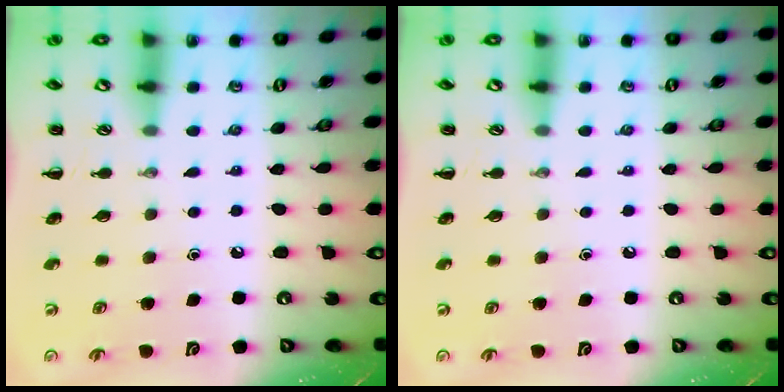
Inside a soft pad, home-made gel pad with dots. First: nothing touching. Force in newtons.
{"total": 0.0}